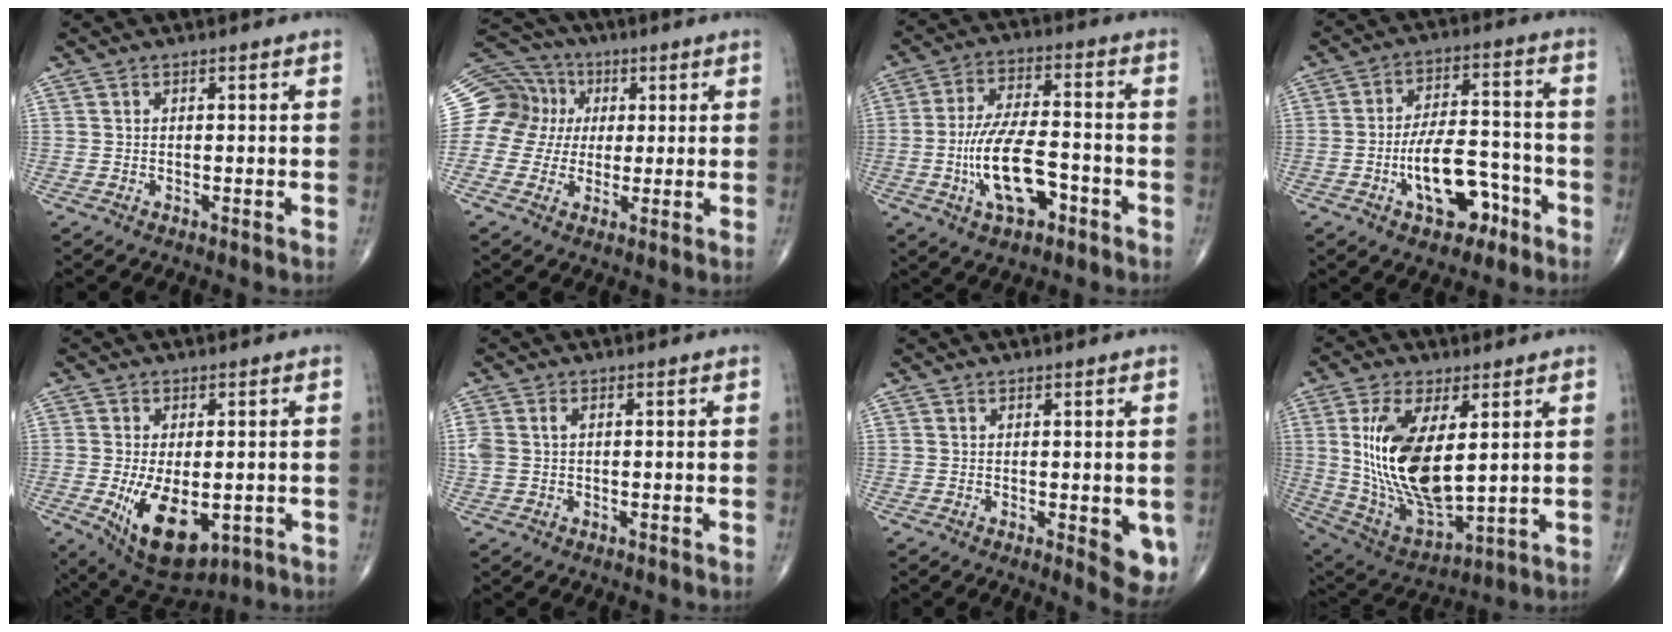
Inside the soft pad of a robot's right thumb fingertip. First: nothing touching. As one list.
[{"total": 13.1, "force": [2.2, 12.5, 3.4], "torque": [-0.052, 0.037, 0.038]}, {"total": 12.9, "force": [-4.4, 5.6, 10.8], "torque": [-0.201, 0.027, -0.076]}, {"total": 11.9, "force": [-5.2, 5.9, 8.8], "torque": [-0.130, 0.044, -0.080]}, {"total": 12.2, "force": [-2.8, 6.2, 10.1], "torque": [-0.165, -0.018, -0.025]}, {"total": 3.0, "force": [0.4, 1.9, 2.2], "torque": [-0.074, 0.015, 0.011]}, {"total": 5.5, "force": [-0.7, 2.1, 5.0], "torque": [-0.045, -0.010, -0.005]}, {"total": 18.7, "force": [3.4, 8.5, 16.3], "torque": [-0.313, -0.025, 0.081]}]